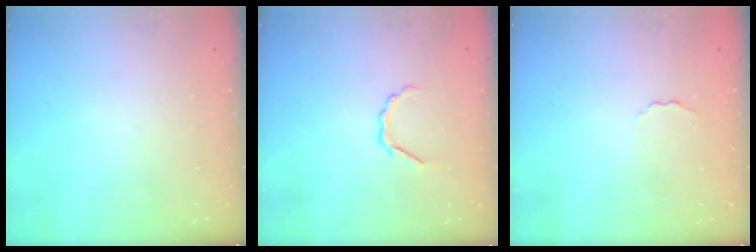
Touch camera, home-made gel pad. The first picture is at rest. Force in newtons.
{"total": 3.6, "press": 3.4, "slide": 1.0}
{"total": 1.2, "press": 1.2, "slide": 0.3}